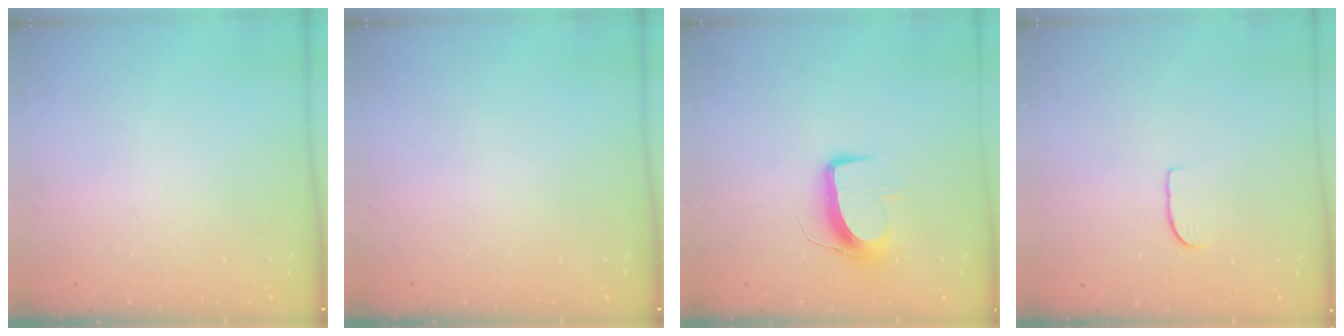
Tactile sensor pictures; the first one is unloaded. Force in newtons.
{"total": 0.0}
{"total": 9.8, "press": 9.8, "slide": 0.8}
{"total": 6.1, "press": 6.1, "slide": 0.5}